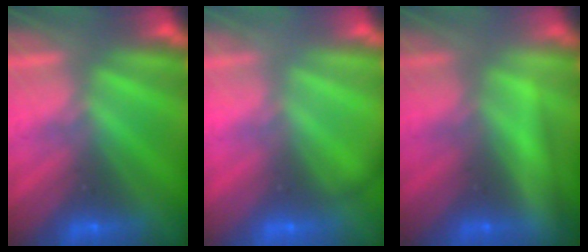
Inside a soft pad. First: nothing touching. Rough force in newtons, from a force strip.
{"total": 2.2}
{"total": 2.3}